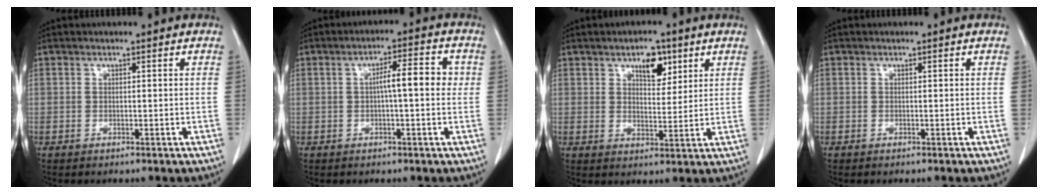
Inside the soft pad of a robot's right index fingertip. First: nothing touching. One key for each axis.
{"total": 5.7, "fx": 0.3, "fy": 1.0, "fz": 5.6, "tx": -0.086, "ty": 0.019, "tz": 0.004}
{"total": 5.5, "fx": 3.1, "fy": 2.7, "fz": 3.7, "tx": -0.055, "ty": 0.002, "tz": 0.050}
{"total": 0.0}